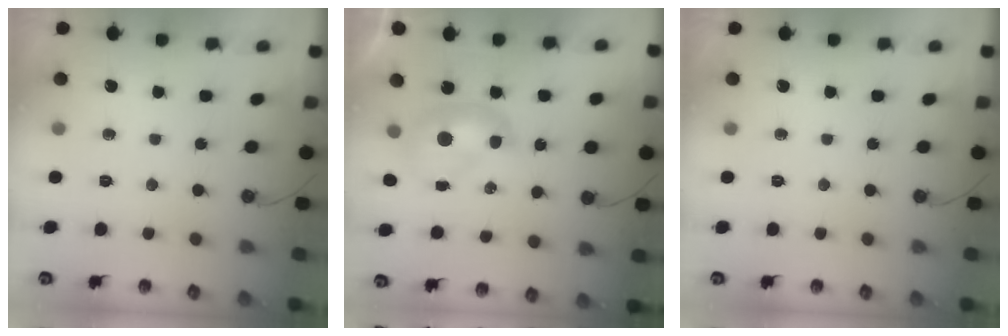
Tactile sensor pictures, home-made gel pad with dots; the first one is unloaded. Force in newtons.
{"total": 1.9, "press": 1.9, "slide": 0.2}
{"total": 0.0}